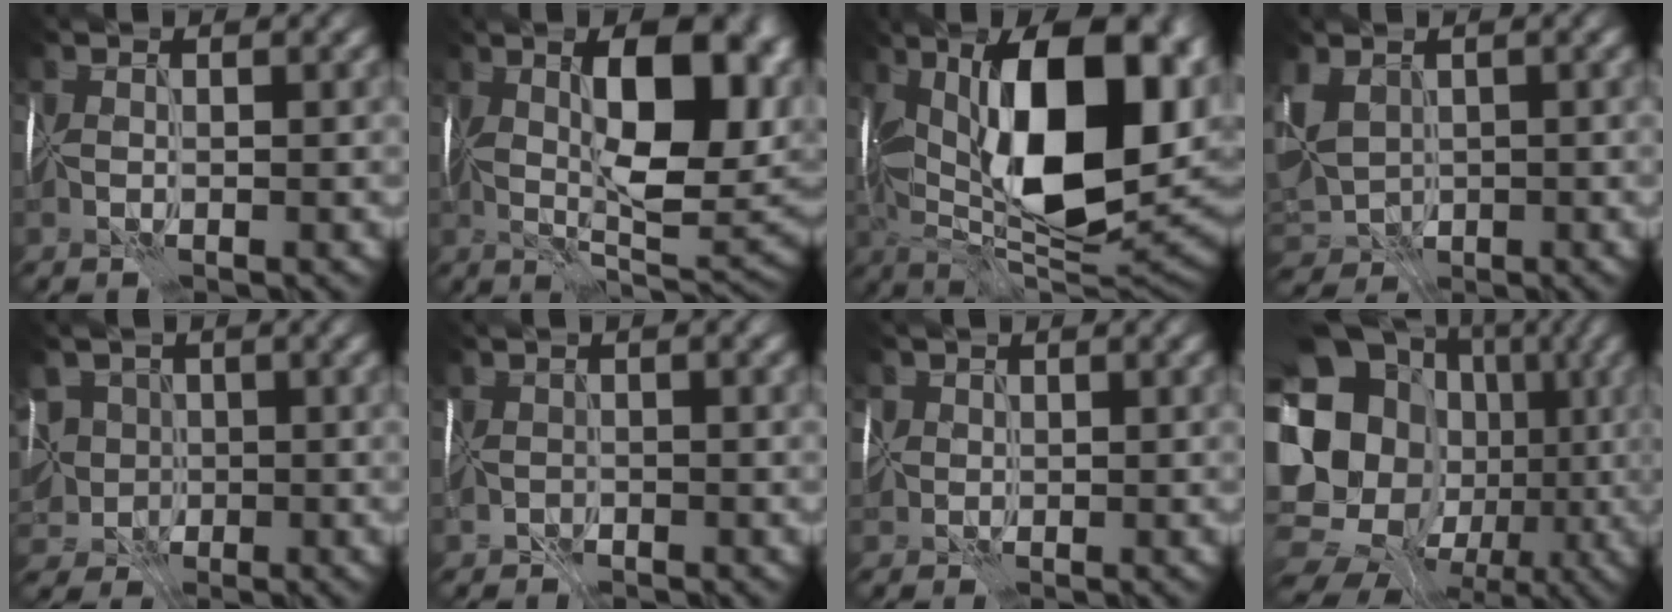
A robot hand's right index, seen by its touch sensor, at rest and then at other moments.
{"total": 11.4, "force": [2.1, 4.8, 10.1], "torque": [-0.144, 0.002, 0.036]}
{"total": 16.5, "force": [3.5, 7.9, 14.0], "torque": [-0.228, 0.012, 0.057]}
{"total": 2.8, "force": [0.1, 2.6, 1.1], "torque": [-0.047, -0.008, 0.007]}
{"total": 3.9, "force": [-0.5, 3.7, 1.1], "torque": [-0.036, -0.002, -0.012]}
{"total": 1.4, "force": [-1.0, 1.0, 0.2], "torque": [-0.002, 0.000, -0.018]}
{"total": 1.5, "force": [0.6, 0.8, -1.0], "torque": [0.019, 0.006, 0.012]}
{"total": 19.7, "force": [-1.6, 17.3, 9.2], "torque": [-0.166, 0.006, -0.045]}